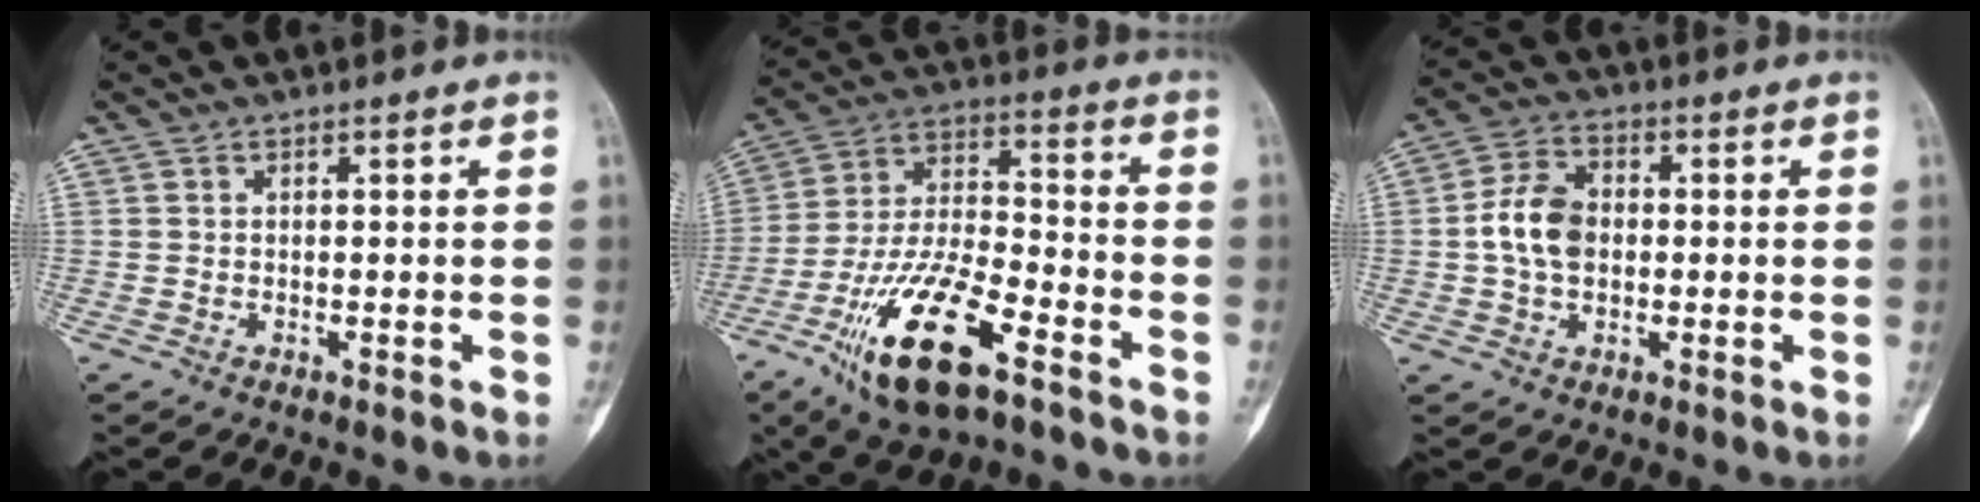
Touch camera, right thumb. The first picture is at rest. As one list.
[{"total": 18.7, "force": [-10.2, 6.8, 14.2], "torque": [-0.273, 0.052, -0.184]}, {"total": 8.3, "force": [-0.2, 5.8, 5.9], "torque": [-0.101, 0.016, -0.010]}]